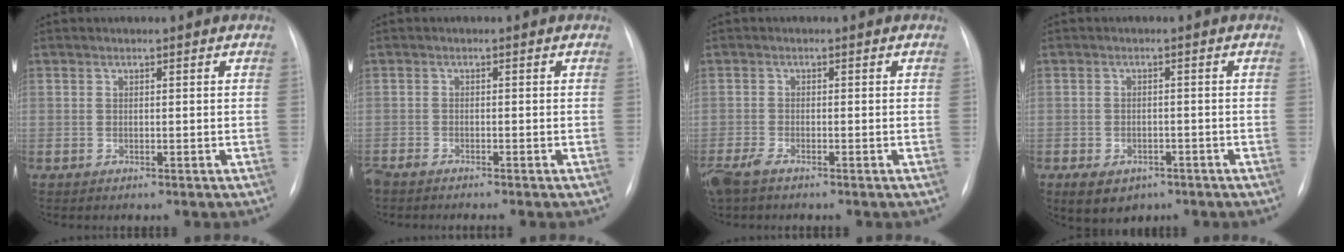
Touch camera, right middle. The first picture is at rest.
{"total": 2.9, "force": [-2.6, 0.4, 1.2], "torque": [-0.020, -0.007, -0.045]}
{"total": 4.1, "force": [-3.0, 1.2, 2.5], "torque": [-0.060, -0.010, -0.056]}
{"total": 5.4, "force": [-3.2, 3.5, 2.5], "torque": [-0.041, 0.001, -0.037]}